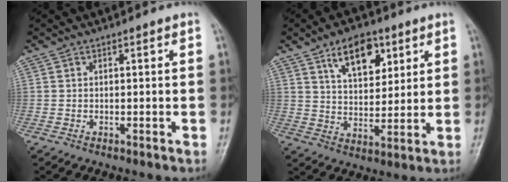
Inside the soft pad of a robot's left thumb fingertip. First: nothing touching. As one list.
[{"total": 11.1, "force": [5.7, 6.2, 7.1], "torque": [-0.083, -0.030, 0.098]}]